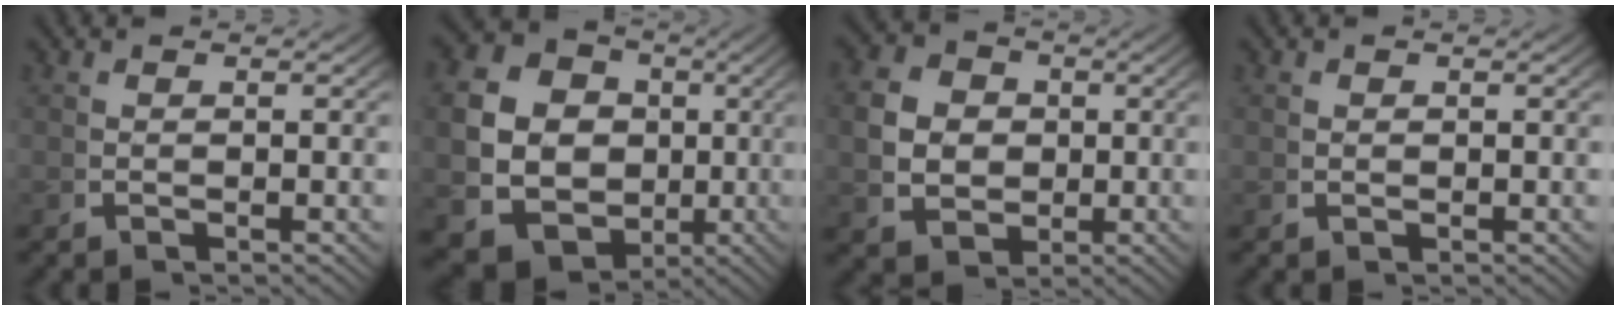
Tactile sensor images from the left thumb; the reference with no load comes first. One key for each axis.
{"total": 17.7, "fx": -0.9, "fy": 15.6, "fz": 8.2, "tx": -0.236, "ty": -0.073, "tz": -0.009}
{"total": 7.9, "fx": 0.4, "fy": 6.6, "fz": 4.4, "tx": -0.097, "ty": -0.028, "tz": 0.016}
{"total": 0.7, "fx": 0.3, "fy": 0.6, "fz": 0.2, "tx": -0.007, "ty": -0.004, "tz": 0.008}